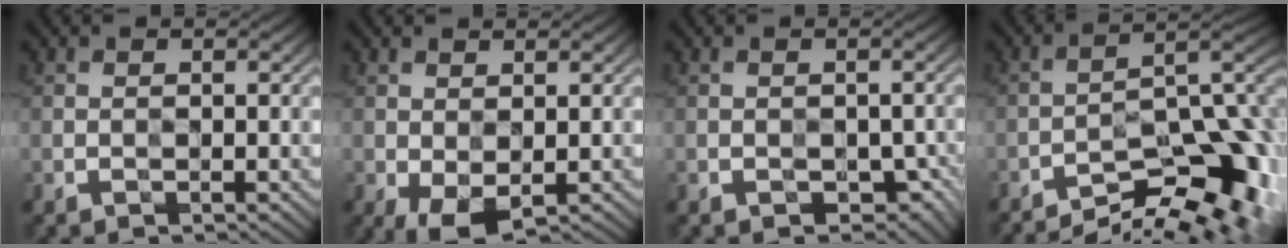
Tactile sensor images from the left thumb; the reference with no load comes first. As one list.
[{"total": 4.9, "force": [-1.3, 2.9, 3.7], "torque": [-0.078, -0.005, -0.025]}, {"total": 5.6, "force": [-2.9, 4.0, 2.6], "torque": [-0.016, -0.001, -0.027]}, {"total": 13.8, "force": [-9.8, 4.4, 8.8], "torque": [-0.126, 0.012, -0.141]}]